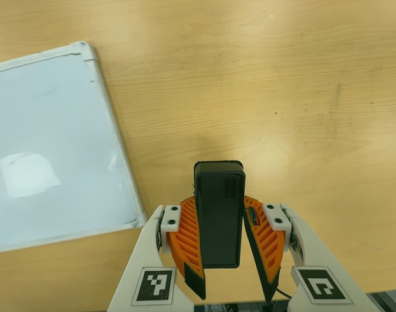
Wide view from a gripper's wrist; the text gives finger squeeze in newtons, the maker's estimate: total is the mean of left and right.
{"total": 7.6, "left": 6.9, "right": 8.4}